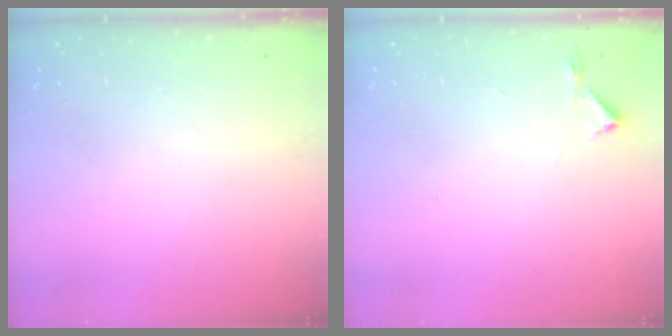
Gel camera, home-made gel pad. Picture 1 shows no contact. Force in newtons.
{"total": 2.7, "press": 2.6, "slide": 0.4}